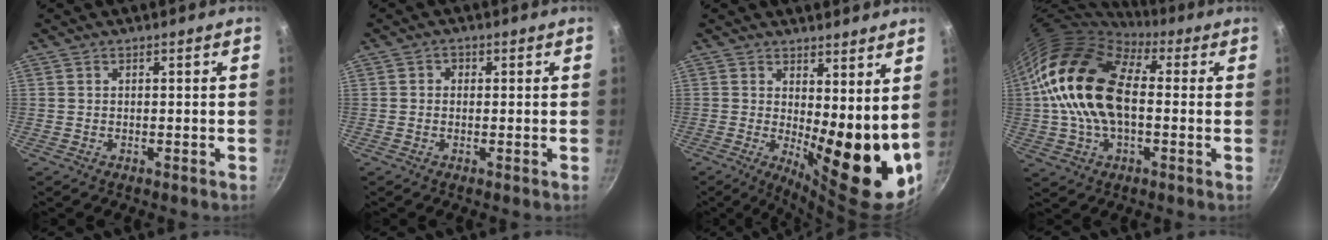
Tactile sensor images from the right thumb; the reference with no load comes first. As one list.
[{"total": 1.4, "force": [0.1, 1.3, 0.6], "torque": [-0.004, 0.002, -0.003]}, {"total": 14.6, "force": [2.2, 5.6, 13.3], "torque": [-0.149, -0.037, 0.042]}, {"total": 18.6, "force": [1.4, 11.3, 14.7], "torque": [-0.249, 0.020, 0.011]}]